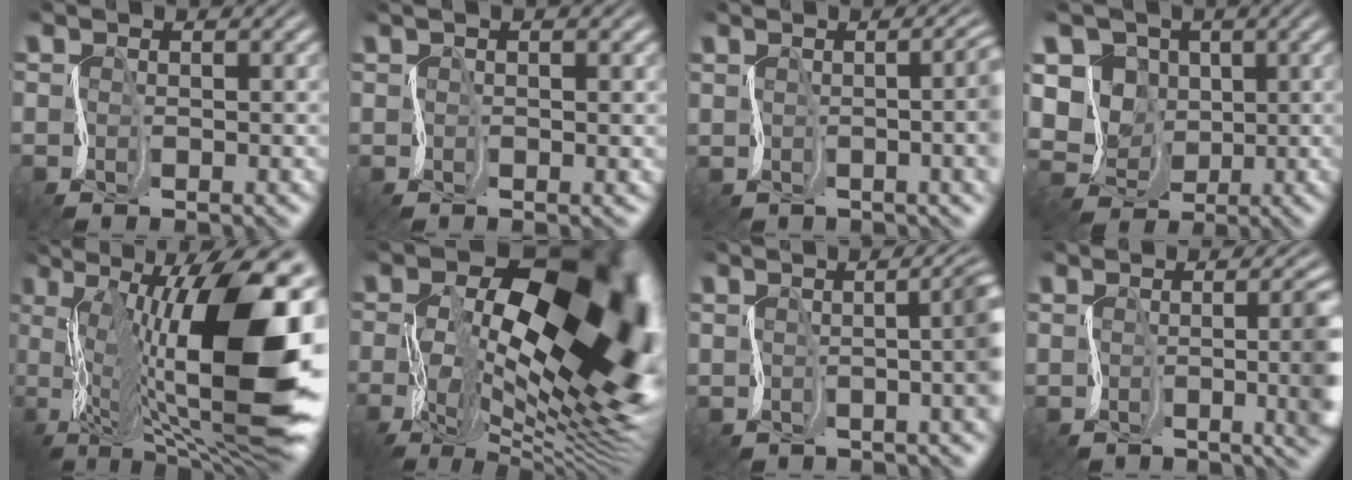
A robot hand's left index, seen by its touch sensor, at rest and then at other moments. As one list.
[{"total": 0.7, "force": [0.6, -0.4, 0.1], "torque": [-0.011, -0.007, 0.015]}, {"total": 4.3, "force": [0.6, 1.4, 4.0], "torque": [-0.025, 0.001, 0.015]}, {"total": 6.5, "force": [3.9, 5.1, 1.1], "torque": [-0.039, 0.013, 0.063]}, {"total": 15.6, "force": [2.5, 5.3, 14.5], "torque": [-0.232, 0.021, 0.047]}, {"total": 19.4, "force": [1.7, 10.0, 16.5], "torque": [-0.294, -0.009, 0.035]}, {"total": 4.5, "force": [0.7, 1.2, 4.3], "torque": [-0.026, 0.004, 0.014]}, {"total": 4.9, "force": [0.4, 1.6, 4.7], "torque": [-0.038, -0.006, 0.014]}]